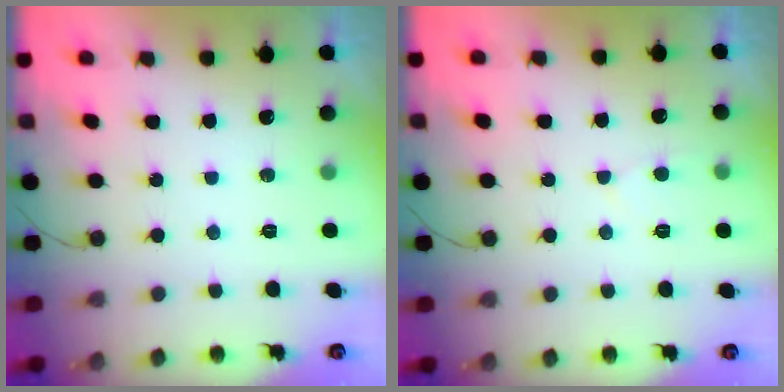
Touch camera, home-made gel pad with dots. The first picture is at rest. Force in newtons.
{"total": 2.7, "press": 2.7, "slide": 0.3}